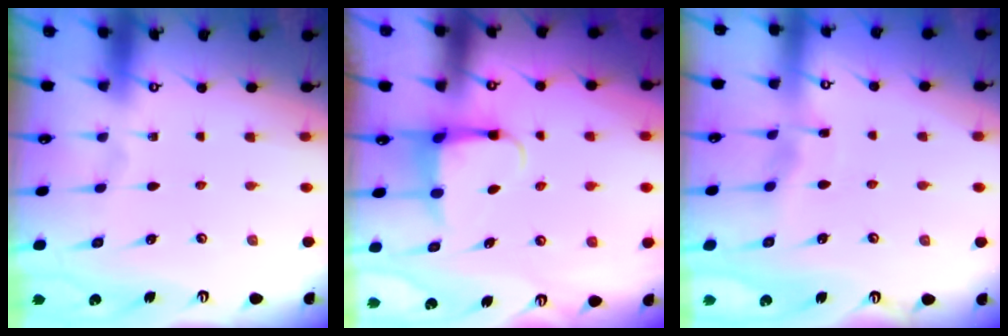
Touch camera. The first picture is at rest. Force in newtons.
{"total": 4.0, "press": 3.9, "slide": 0.4}
{"total": 3.6, "press": 3.6, "slide": 0.2}